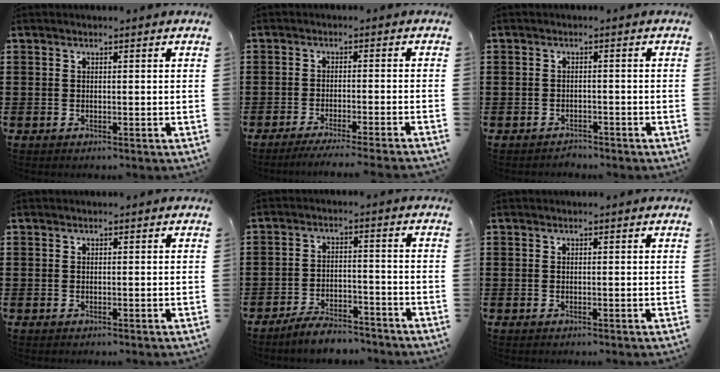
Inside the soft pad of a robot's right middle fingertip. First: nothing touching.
{"total": 3.0, "force": [-2.6, -0.5, 1.2], "torque": [-0.022, -0.003, -0.053]}
{"total": 1.6, "force": [-1.6, 0.3, -0.3], "torque": [-0.001, 0.002, -0.037]}
{"total": 0.0}
{"total": 5.0, "force": [-4.8, 0.7, 1.3], "torque": [-0.028, 0.004, -0.096]}
{"total": 0.0}